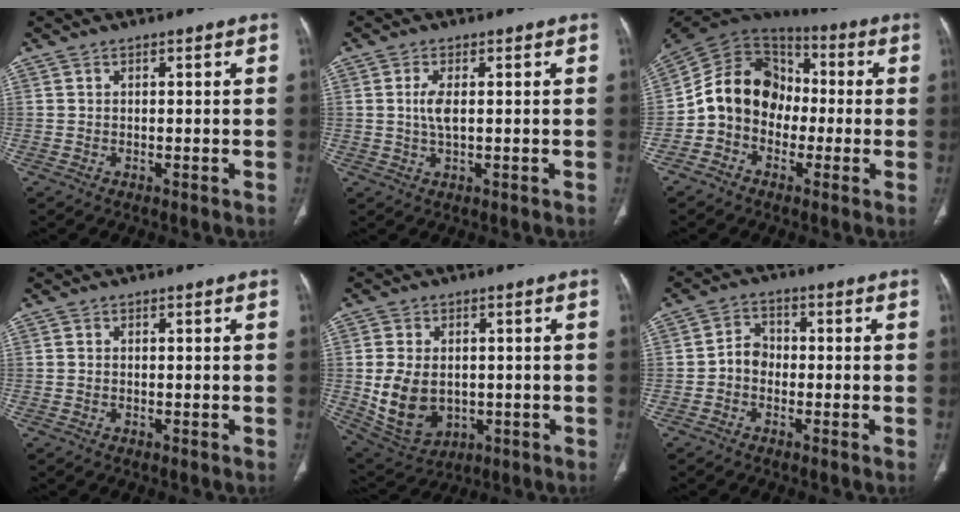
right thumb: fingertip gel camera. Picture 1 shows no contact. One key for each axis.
{"total": 3.3, "fx": 0.4, "fy": 1.1, "fz": 3.1, "tx": -0.074, "ty": 0.000, "tz": 0.011}
{"total": 14.5, "fx": -2.0, "fy": 11.9, "fz": 8.1, "tx": -0.116, "ty": 0.046, "tz": -0.051}
{"total": 0.0}
{"total": 12.0, "fx": -0.9, "fy": 8.6, "fz": 8.2, "tx": -0.137, "ty": -0.002, "tz": 0.010}
{"total": 4.0, "fx": -1.0, "fy": 3.3, "fz": 2.1, "tx": -0.021, "ty": 0.018, "tz": -0.029}